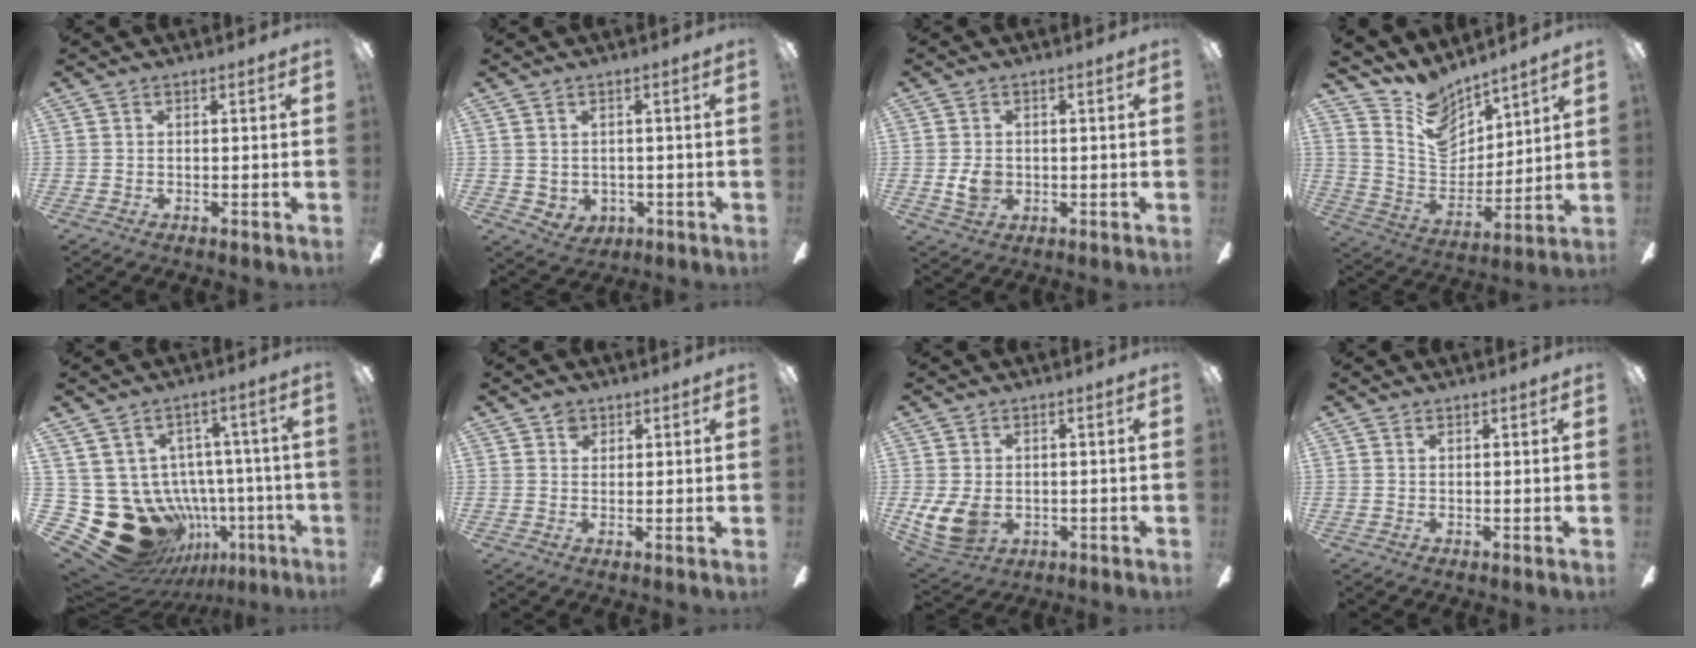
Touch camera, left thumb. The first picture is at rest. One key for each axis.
{"total": 2.7, "fx": 1.3, "fy": 2.3, "fz": 0.6, "tx": -0.020, "ty": -0.006, "tz": 0.025}
{"total": 4.5, "fx": -0.2, "fy": 3.7, "fz": 2.6, "tx": -0.037, "ty": 0.001, "tz": -0.004}
{"total": 11.7, "fx": 9.6, "fy": 5.9, "fz": 3.3, "tx": -0.082, "ty": -0.079, "tz": 0.183}
{"total": 19.5, "fx": -5.5, "fy": 15.7, "fz": 10.1, "tx": -0.216, "ty": 0.004, "tz": -0.040}
{"total": 2.9, "fx": 1.9, "fy": 2.0, "fz": 0.9, "tx": -0.005, "ty": -0.003, "tz": 0.032}
{"total": 8.6, "fx": -0.7, "fy": 6.3, "fz": 5.7, "tx": -0.135, "ty": -0.007, "tz": -0.009}
{"total": 0.7, "fx": 0.6, "fy": 0.3, "fz": 0.3, "tx": -0.007, "ty": 0.002, "tz": 0.010}